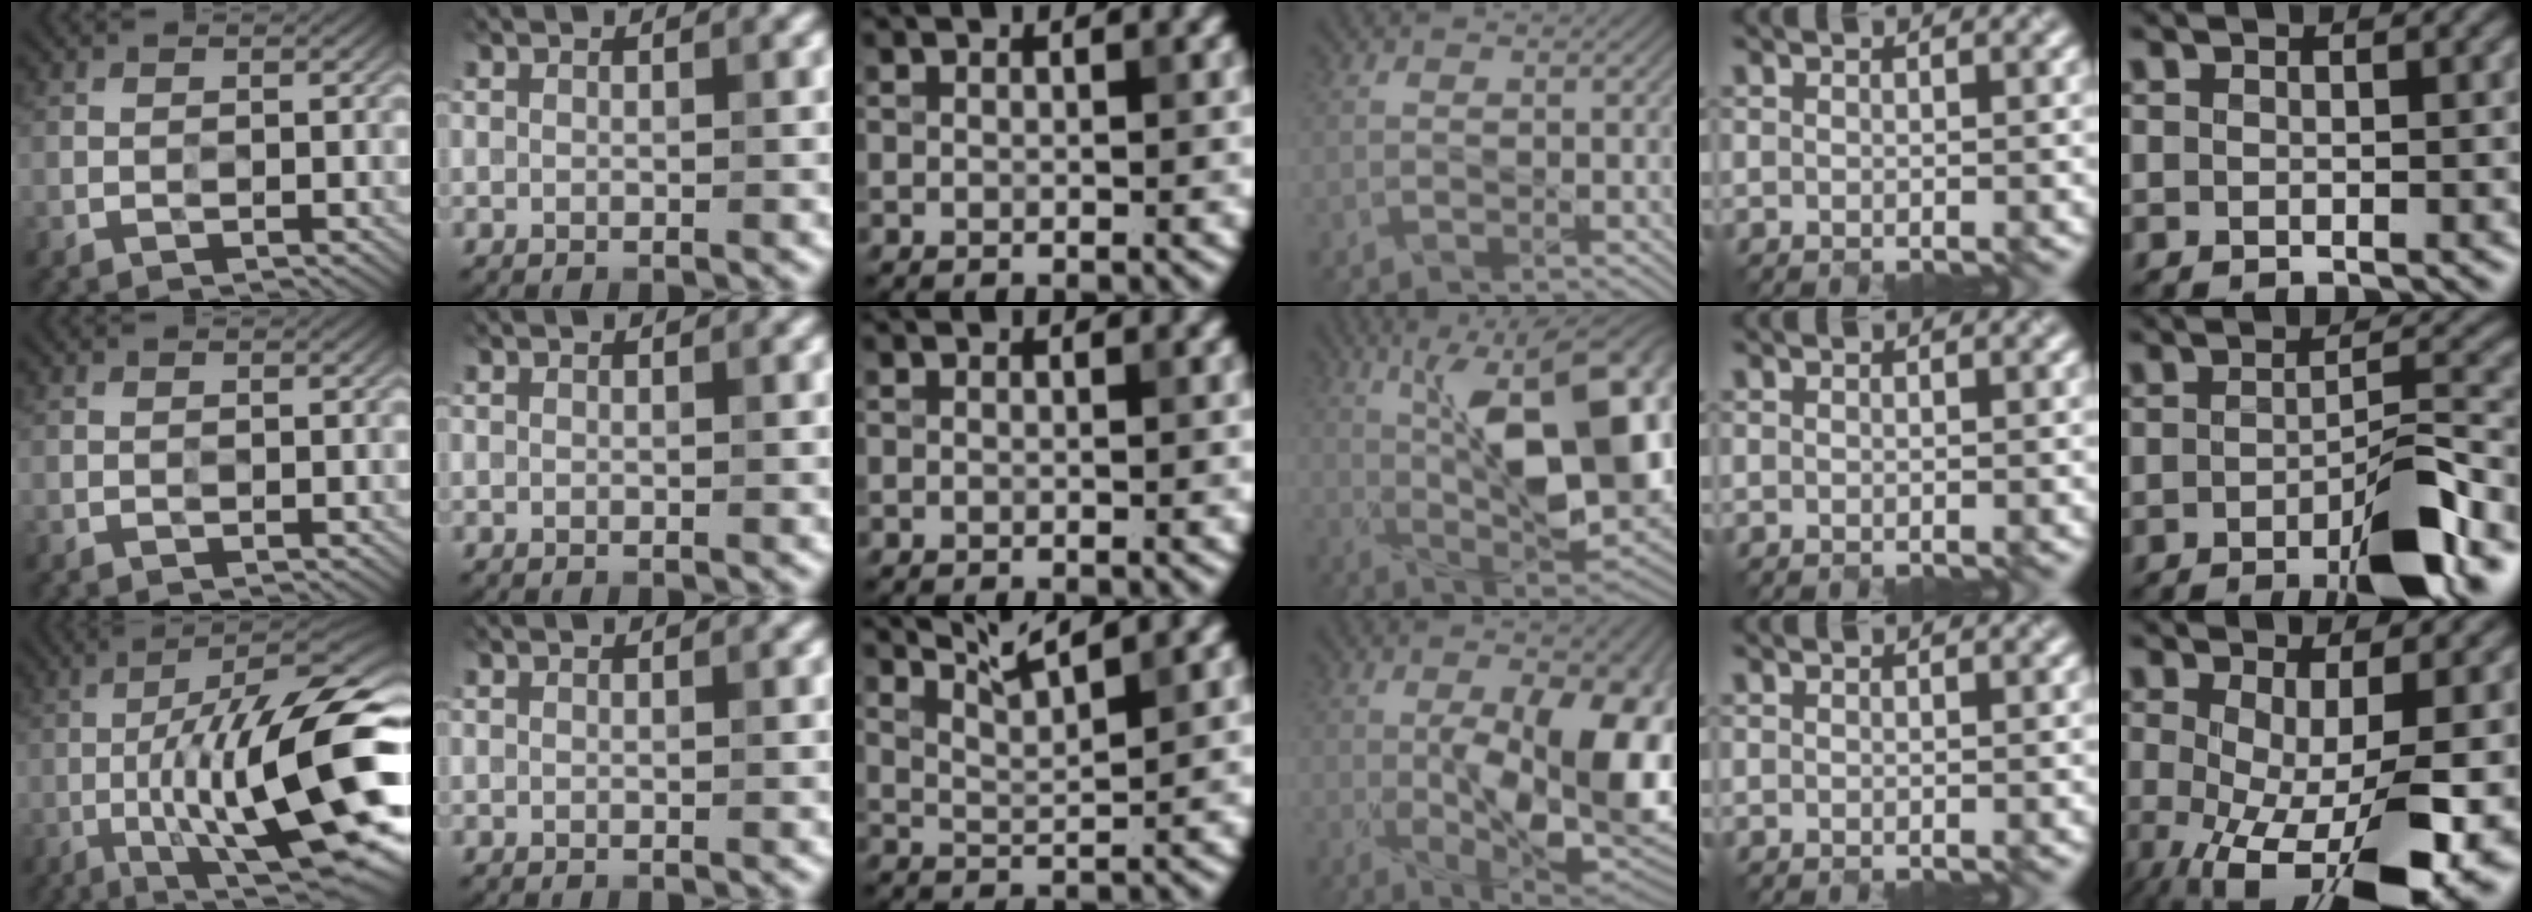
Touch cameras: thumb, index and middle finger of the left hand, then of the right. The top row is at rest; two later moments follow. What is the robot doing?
{"motion": "open", "object": "hinged tin"}